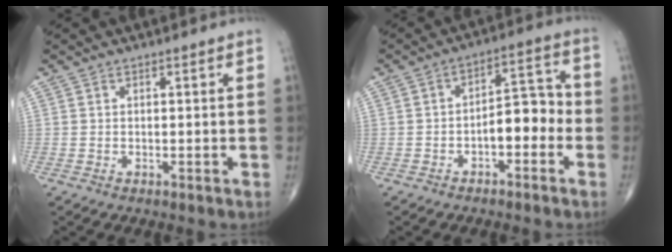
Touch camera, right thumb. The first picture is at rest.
{"total": 7.8, "force": [-2.3, 4.0, 6.2], "torque": [-0.069, 0.039, -0.042]}